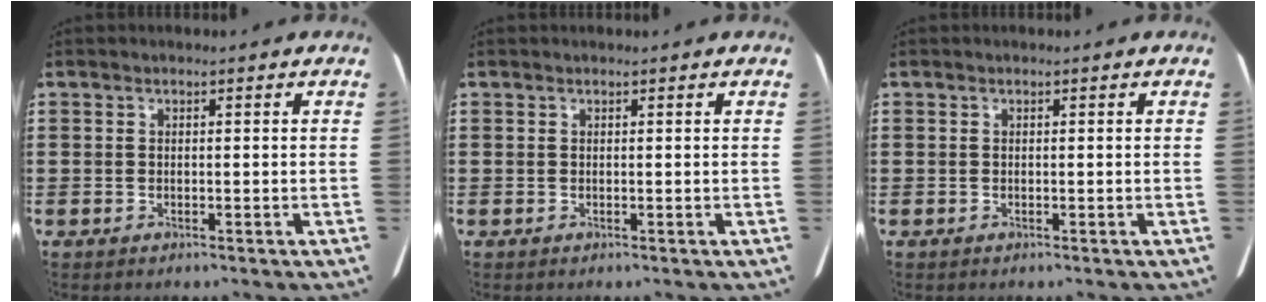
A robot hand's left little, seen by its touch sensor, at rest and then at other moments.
{"total": 0.0}
{"total": 0.0}